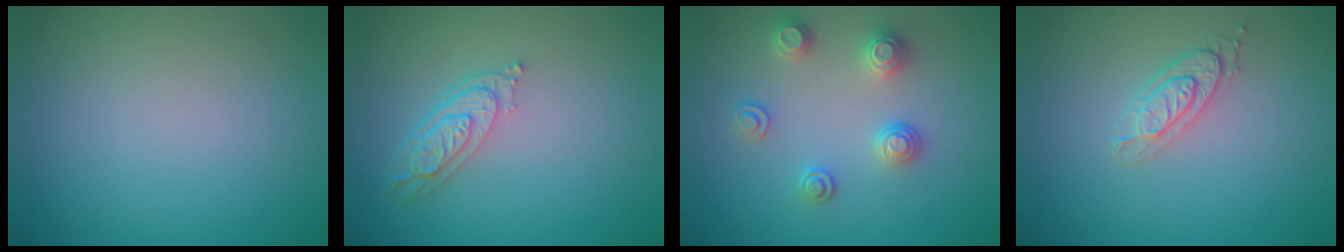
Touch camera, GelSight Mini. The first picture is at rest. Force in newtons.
{"total": 3.4, "press": 2.7, "slide": 2.1}
{"total": 2.7, "press": 2.6, "slide": 0.3}
{"total": 2.0, "press": 1.9, "slide": 0.6}